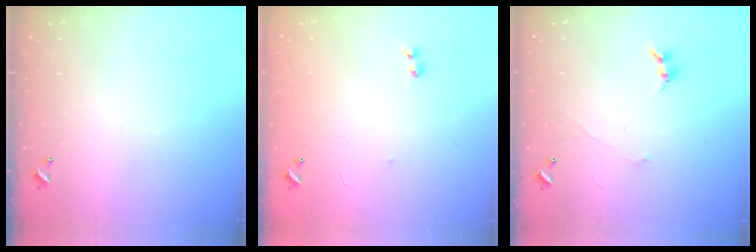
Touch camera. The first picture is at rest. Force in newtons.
{"total": 6.4, "press": 6.4, "slide": 0.8}
{"total": 0.0}